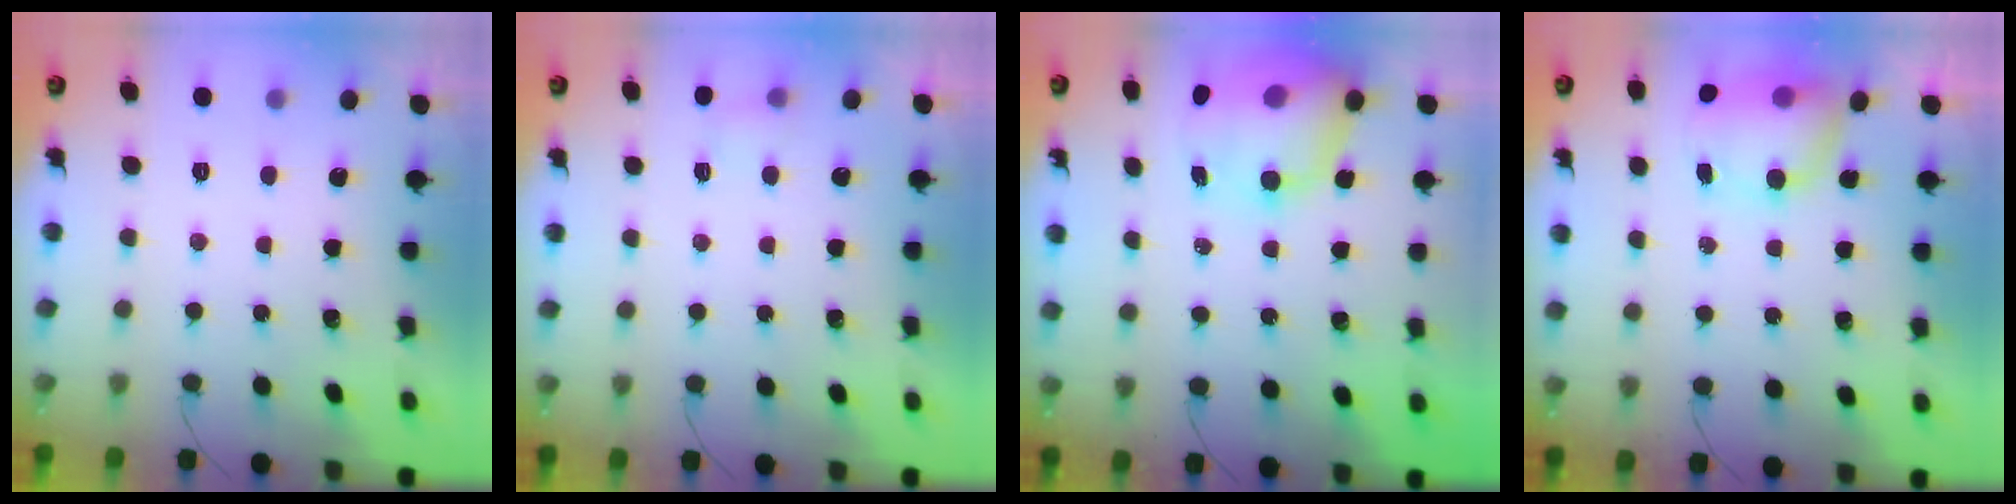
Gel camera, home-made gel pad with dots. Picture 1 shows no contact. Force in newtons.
{"total": 2.6, "press": 2.5, "slide": 0.7}
{"total": 15.1, "press": 14.6, "slide": 3.9}
{"total": 8.0, "press": 7.9, "slide": 1.3}